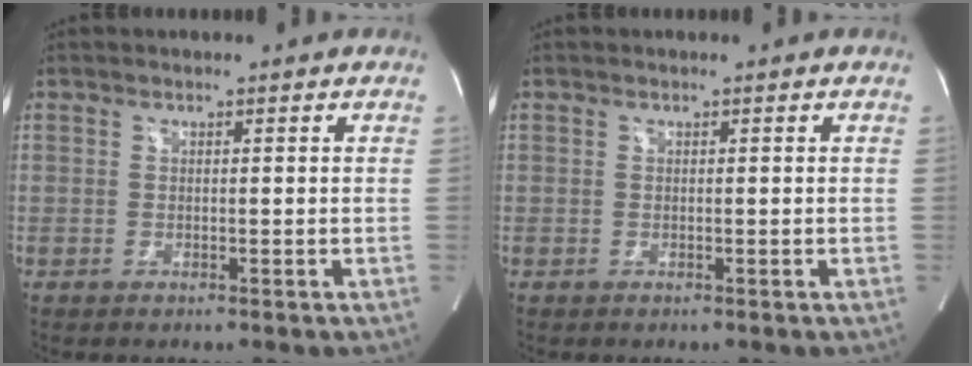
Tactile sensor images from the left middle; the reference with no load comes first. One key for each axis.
{"total": 0.0}